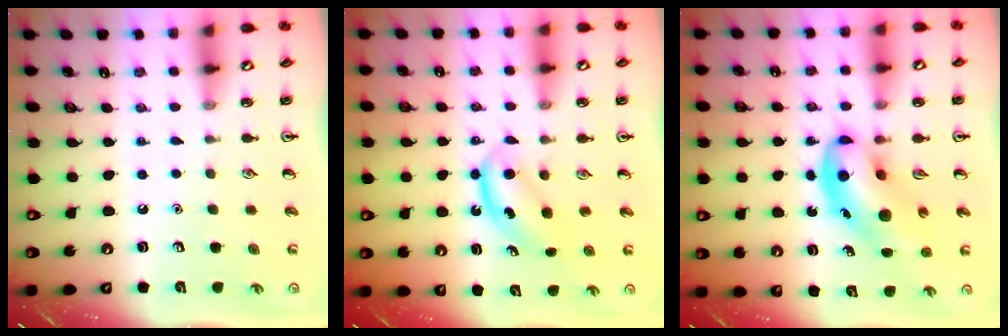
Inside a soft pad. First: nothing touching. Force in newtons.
{"total": 5.4, "press": 5.4, "slide": 0.8}
{"total": 11.5, "press": 11.1, "slide": 3.0}